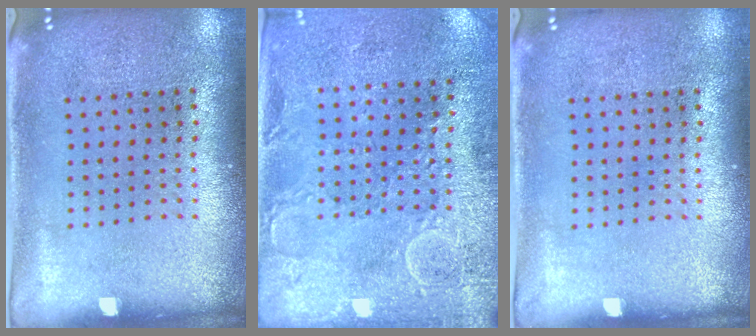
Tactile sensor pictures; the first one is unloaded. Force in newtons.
{"total": 2.9, "press": 2.6, "slide": 1.2}
{"total": 0.0}